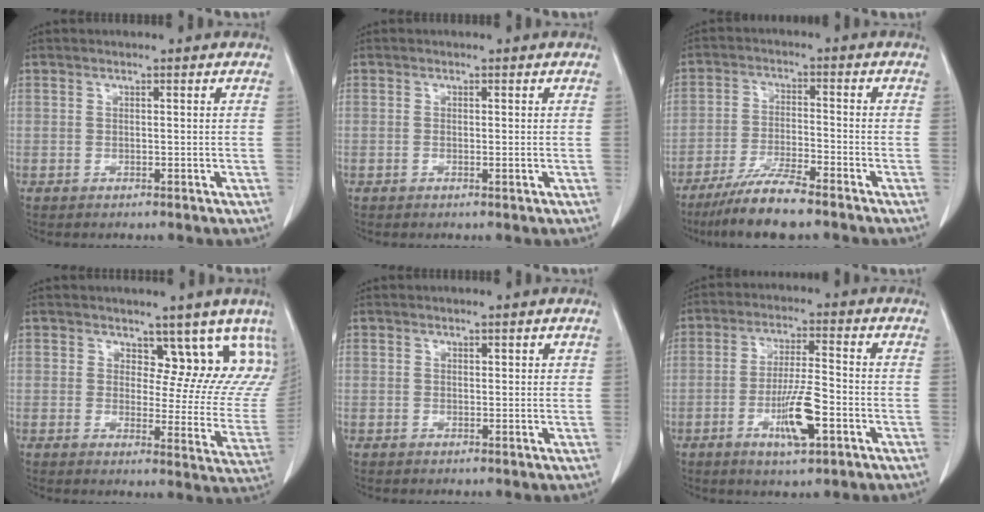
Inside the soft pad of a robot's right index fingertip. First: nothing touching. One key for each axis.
{"total": 0.8, "fx": -0.2, "fy": 0.1, "fz": 0.8, "tx": -0.011, "ty": 0.001, "tz": 0.001}
{"total": 7.6, "fx": -6.1, "fy": 0.7, "fz": 4.5, "tx": -0.088, "ty": -0.020, "tz": -0.114}
{"total": 11.6, "fx": 9.3, "fy": 5.6, "fz": 4.0, "tx": -0.005, "ty": -0.029, "tz": 0.087}
{"total": 1.0, "fx": 0.5, "fy": 0.6, "fz": 0.6, "tx": -0.003, "ty": 0.001, "tz": 0.006}
{"total": 8.5, "fx": -3.2, "fy": 1.3, "fz": 7.7, "tx": -0.142, "ty": -0.003, "tz": -0.053}